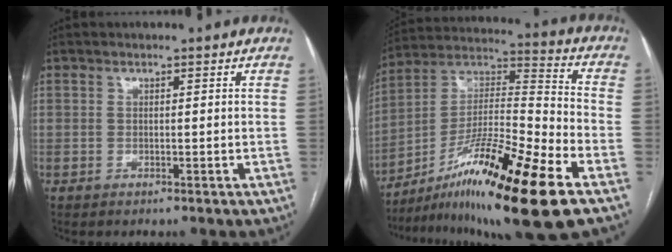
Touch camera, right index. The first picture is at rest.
{"total": 22.0, "force": [-12.6, 0.6, 18.0], "torque": [-0.309, -0.018, -0.216]}